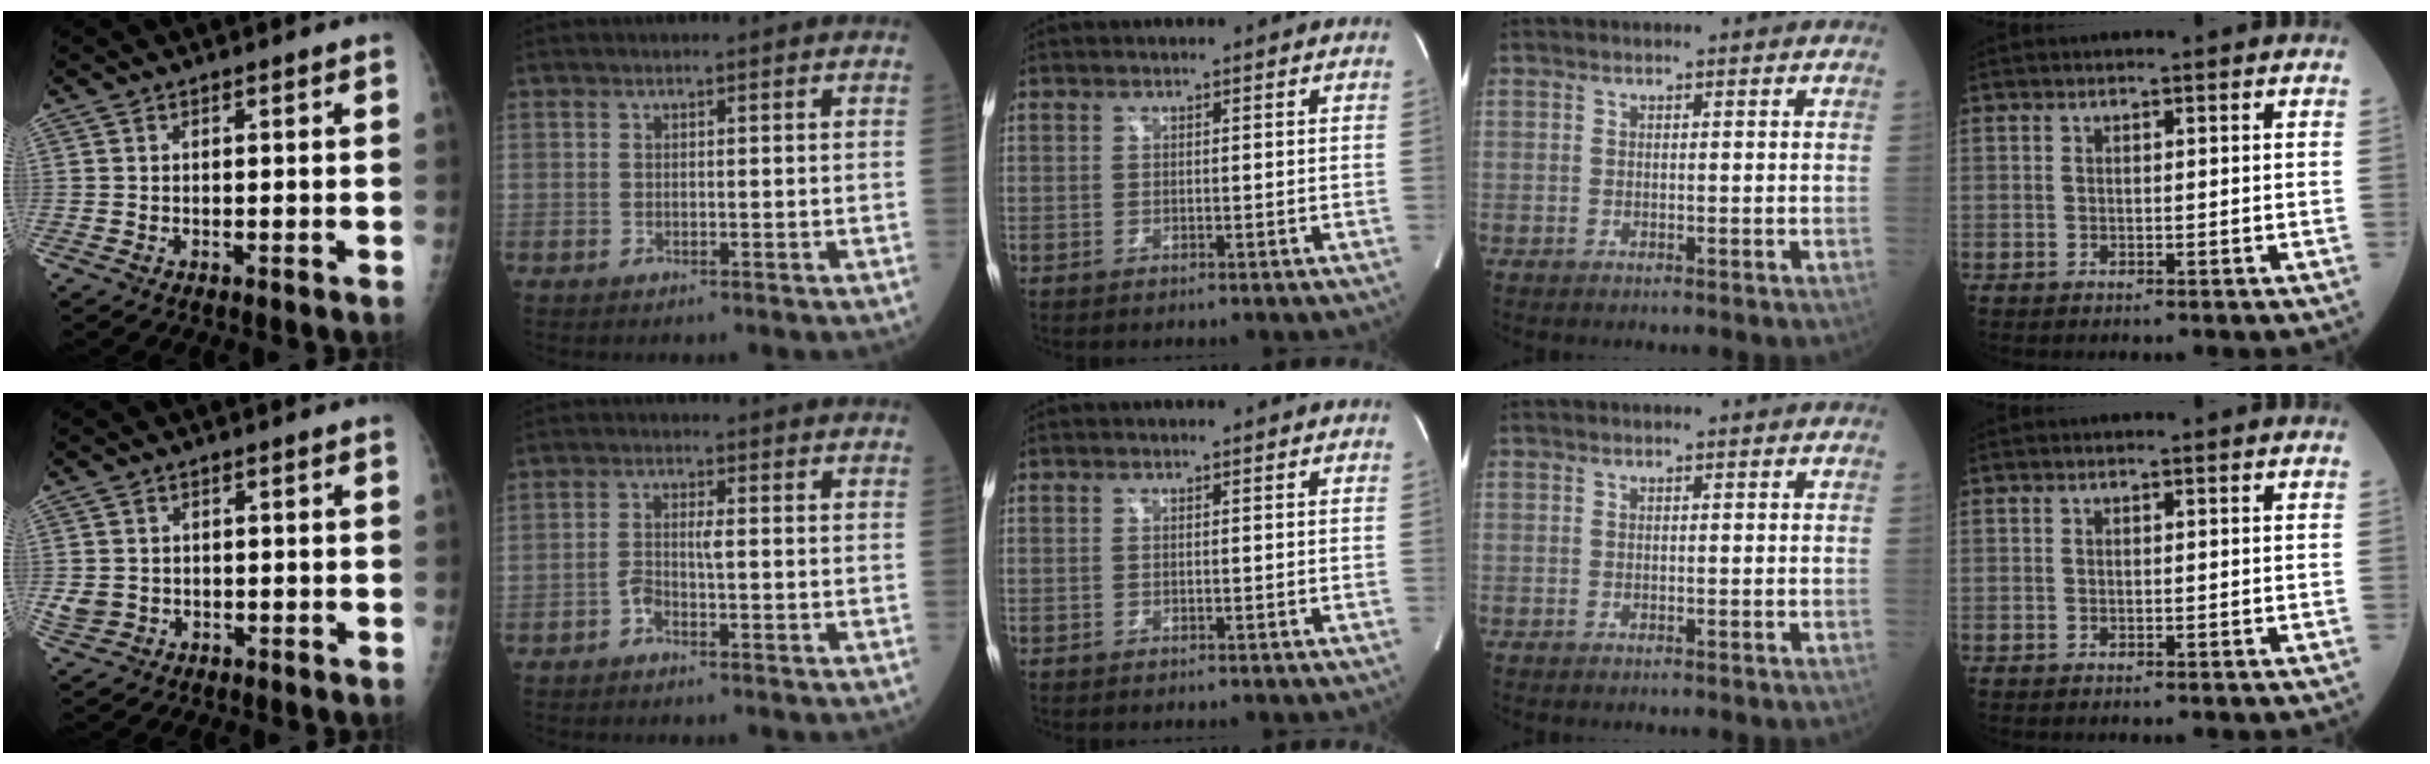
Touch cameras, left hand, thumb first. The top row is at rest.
{"thumb": {"total": 3.2, "force": [-0.6, 2.9, 1.1], "torque": [-0.016, 0.006, -0.003]}, "index": {"total": 2.3, "force": [-1.0, 0.5, 1.9], "torque": [-0.038, 0.006, -0.019]}}